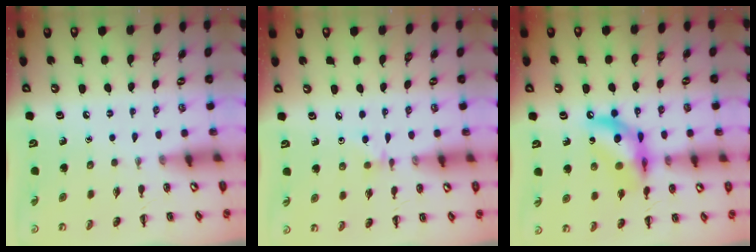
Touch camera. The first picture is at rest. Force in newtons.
{"total": 2.9, "press": 2.6, "slide": 1.2}
{"total": 12.8, "press": 12.4, "slide": 3.4}